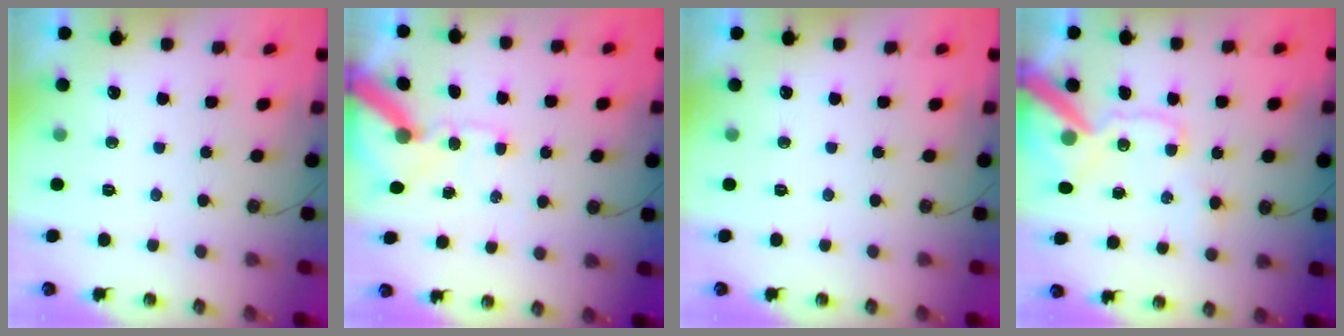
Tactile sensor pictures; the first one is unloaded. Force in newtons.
{"total": 12.5, "press": 12.4, "slide": 2.0}
{"total": 0.0}
{"total": 15.4, "press": 15.2, "slide": 2.2}